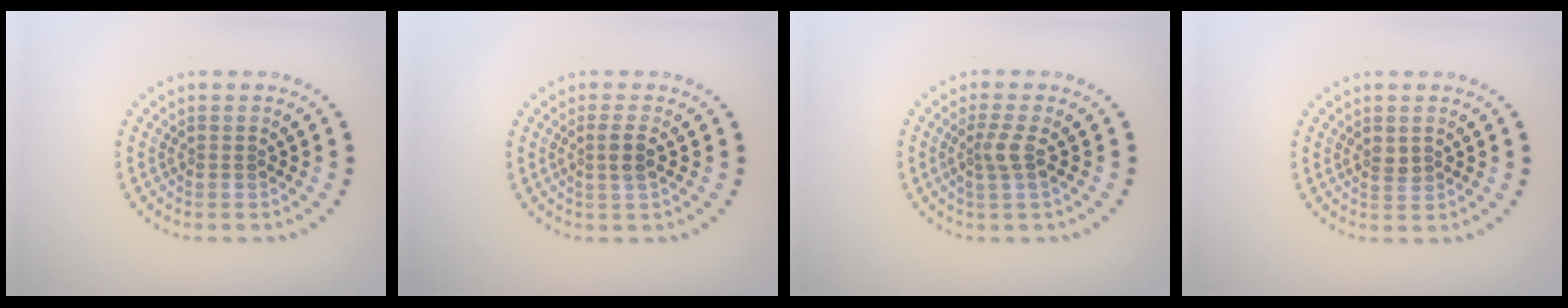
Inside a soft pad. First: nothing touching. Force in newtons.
{"total": 1.6, "press": 1.3, "slide": 0.9}
{"total": 1.9, "press": 1.4, "slide": 1.3}
{"total": 1.0, "press": 1.0, "slide": 0.3}